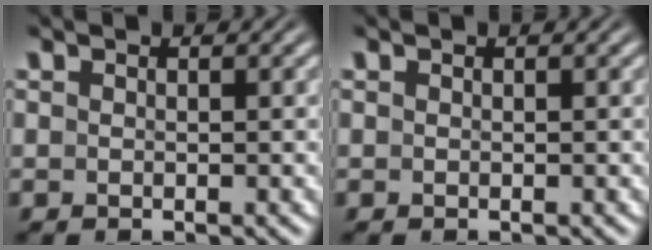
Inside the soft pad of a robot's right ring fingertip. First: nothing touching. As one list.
[{"total": 0.0}]